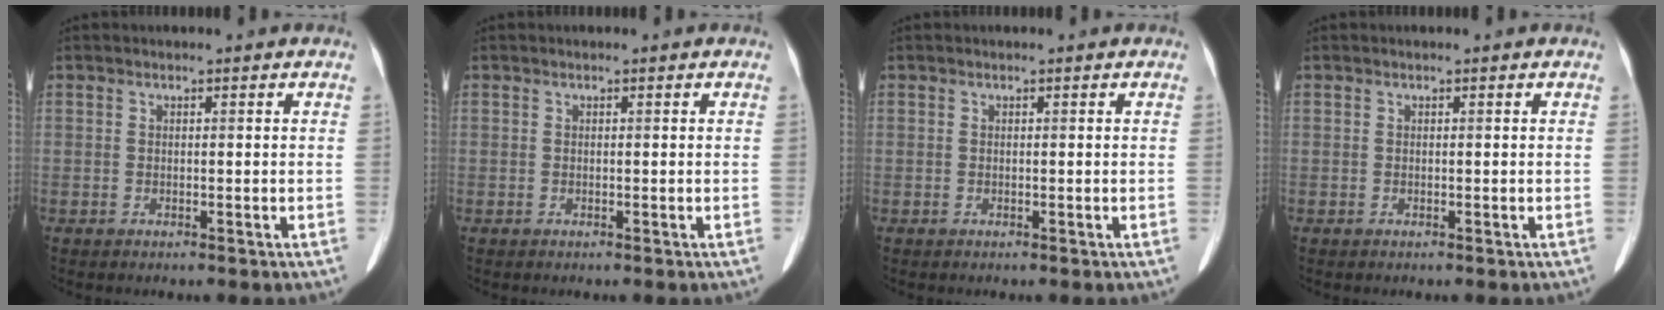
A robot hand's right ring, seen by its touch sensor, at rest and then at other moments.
{"total": 0.0}
{"total": 0.0}
{"total": 0.0}